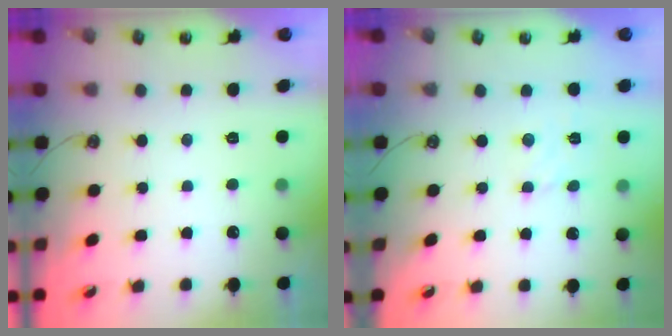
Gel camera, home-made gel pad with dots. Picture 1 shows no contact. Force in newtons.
{"total": 2.4, "press": 2.4, "slide": 0.2}